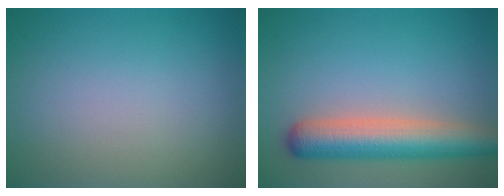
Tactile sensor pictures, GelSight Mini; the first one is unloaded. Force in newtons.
{"total": 6.3, "press": 6.3, "slide": 0.4}